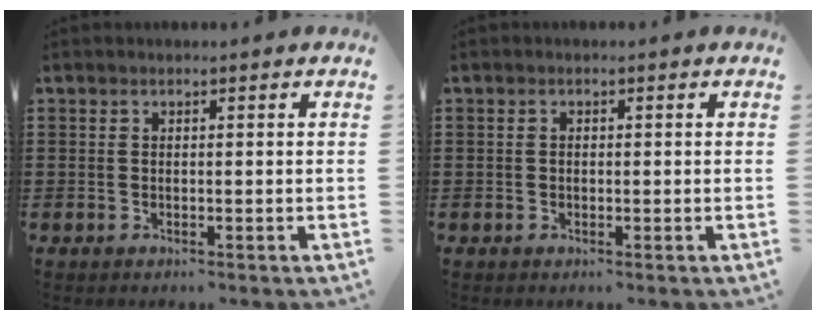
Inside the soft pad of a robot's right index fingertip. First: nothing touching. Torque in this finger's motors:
{"motor_torque": [-0.24, 0.20, -0.02, -0.01]}